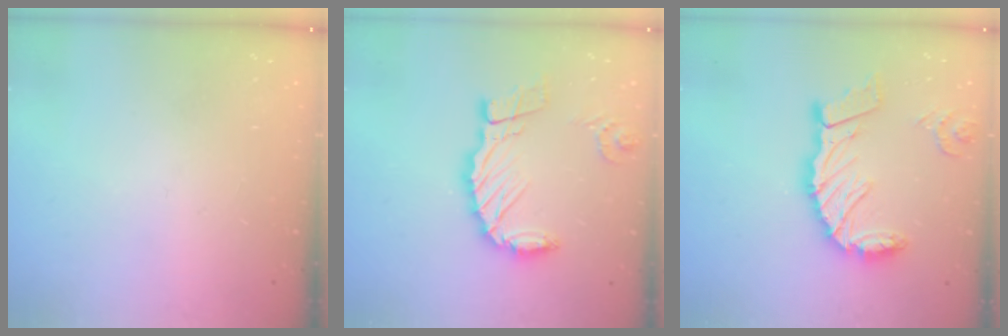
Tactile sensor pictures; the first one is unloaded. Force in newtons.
{"total": 12.8, "press": 12.7, "slide": 1.6}
{"total": 19.1, "press": 19.0, "slide": 2.2}